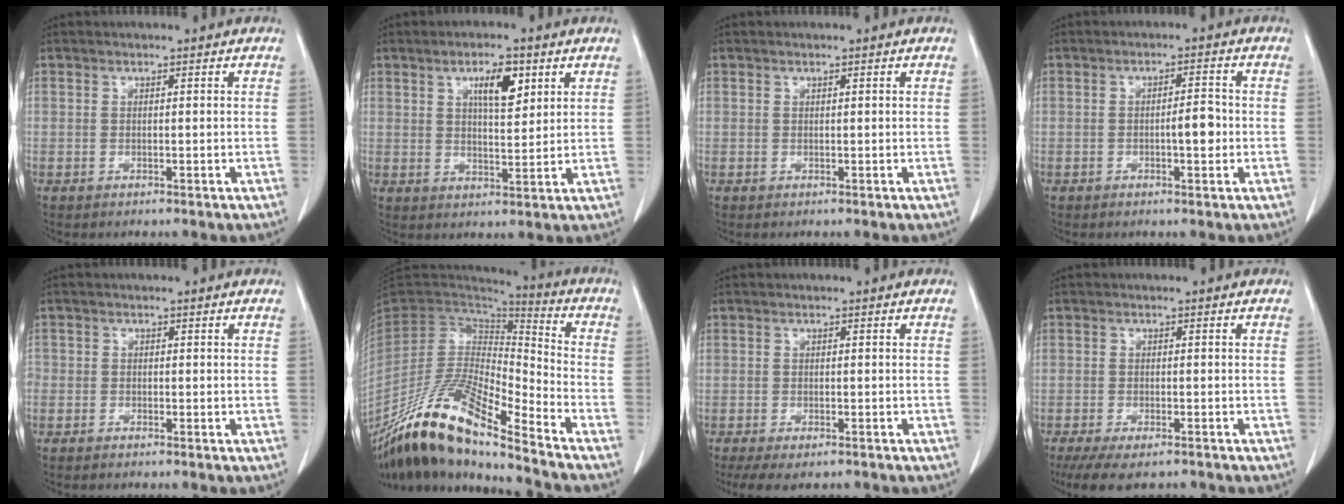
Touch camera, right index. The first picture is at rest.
{"total": 6.1, "force": [2.9, 1.9, 5.0], "torque": [-0.085, 0.000, 0.048]}
{"total": 0.0}
{"total": 3.5, "force": [-0.6, 0.8, 3.3], "torque": [-0.051, 0.003, -0.009]}
{"total": 1.9, "force": [-1.4, 1.1, 0.4], "torque": [-0.010, 0.001, -0.025]}
{"total": 20.4, "force": [-15.8, 1.8, 12.8], "torque": [-0.266, -0.021, -0.299]}
{"total": 7.4, "force": [-6.0, 2.2, 3.8], "torque": [-0.057, -0.009, -0.089]}
{"total": 9.5, "force": [-7.7, 2.6, 4.9], "torque": [-0.076, -0.014, -0.116]}